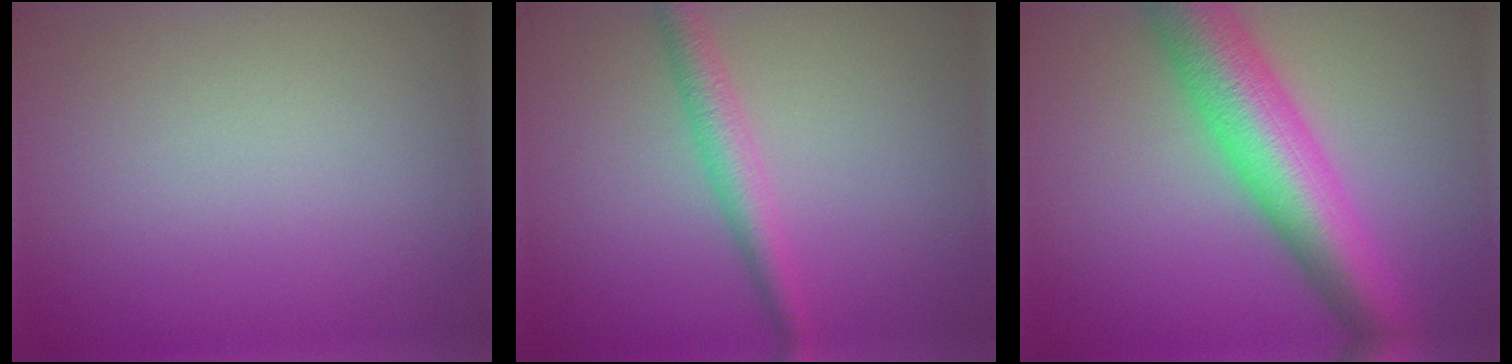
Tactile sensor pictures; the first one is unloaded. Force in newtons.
{"total": 2.9, "press": 2.9, "slide": 0.1}
{"total": 9.2, "press": 9.2, "slide": 0.3}